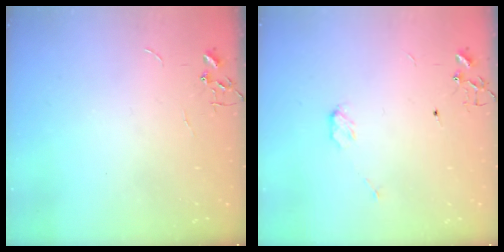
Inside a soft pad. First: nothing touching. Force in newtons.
{"total": 3.8, "press": 3.8, "slide": 0.5}